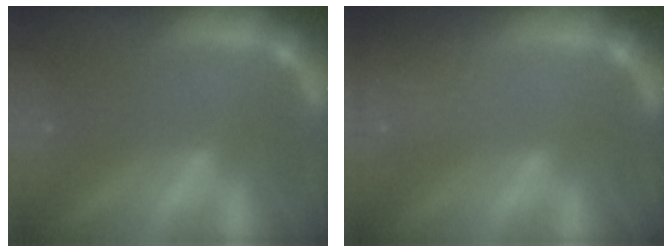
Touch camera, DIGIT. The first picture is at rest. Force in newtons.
{"total": 7.0}